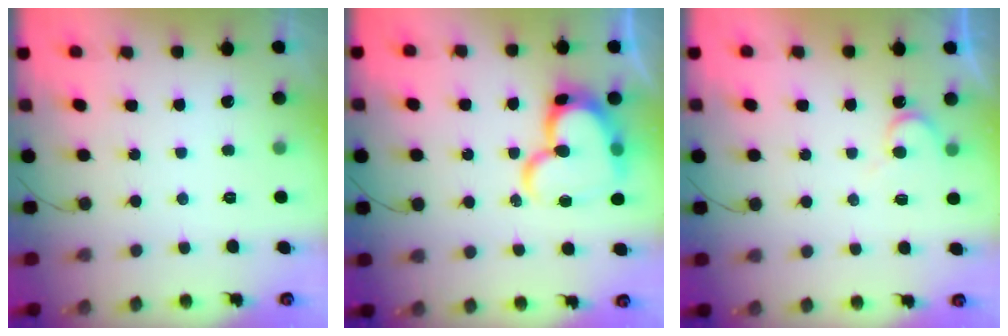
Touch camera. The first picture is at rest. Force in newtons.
{"total": 18.8, "press": 18.7, "slide": 1.9}
{"total": 6.5, "press": 6.5, "slide": 0.3}